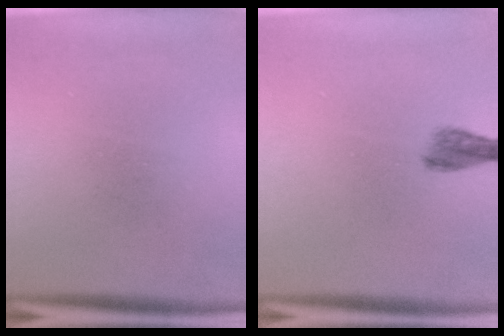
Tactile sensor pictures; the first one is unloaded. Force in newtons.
{"total": 2.4}